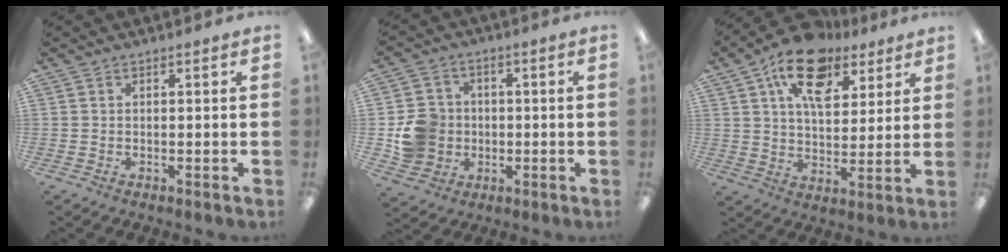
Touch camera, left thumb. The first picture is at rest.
{"total": 9.6, "force": [-0.9, 9.1, 2.9], "torque": [-0.066, 0.013, -0.008]}
{"total": 15.8, "force": [9.5, 8.8, 9.0], "torque": [-0.138, -0.042, 0.168]}